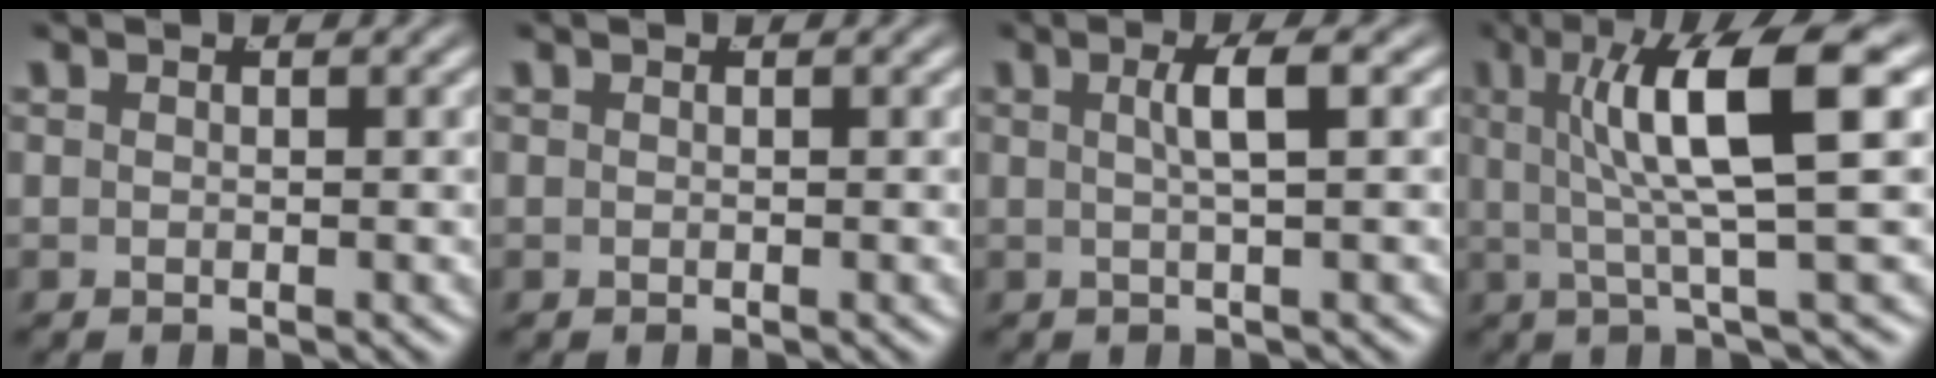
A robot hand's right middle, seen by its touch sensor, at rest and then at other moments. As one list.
[{"total": 0.0}, {"total": 2.3, "force": [0.3, -0.7, 2.2], "torque": [-0.035, 0.003, 0.007]}, {"total": 8.4, "force": [2.4, 1.0, 8.0], "torque": [-0.123, 0.011, 0.033]}]